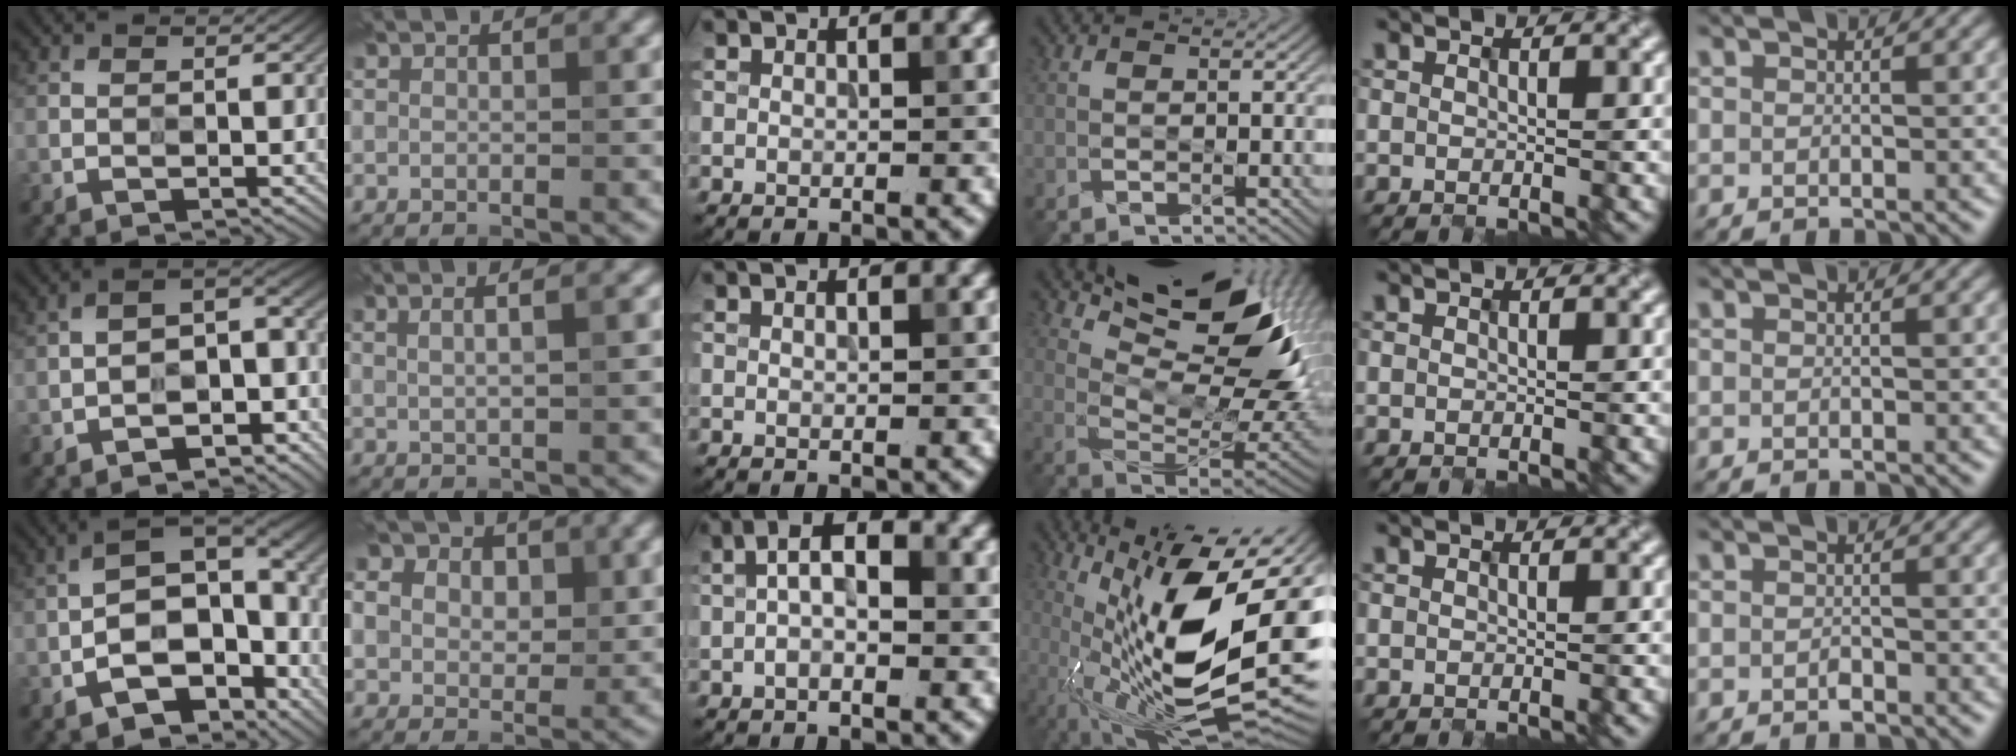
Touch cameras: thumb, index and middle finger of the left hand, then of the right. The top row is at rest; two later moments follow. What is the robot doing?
{"motion": "wipe", "object": "glasses"}